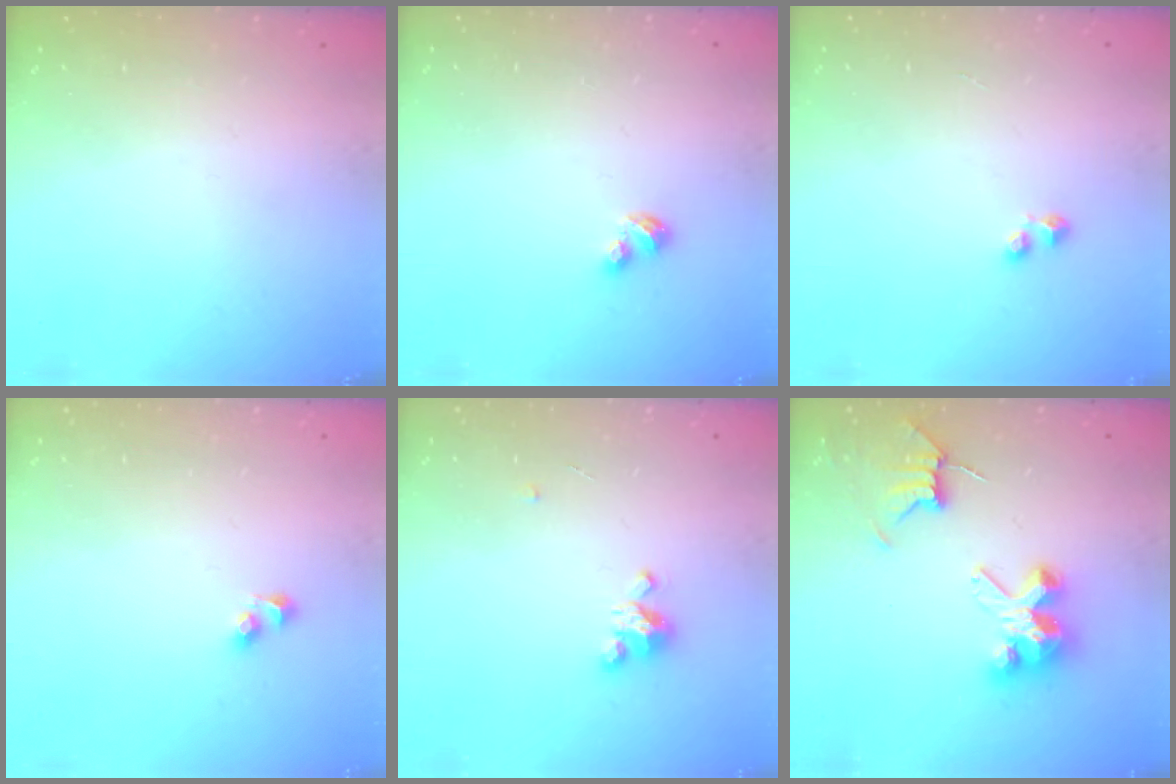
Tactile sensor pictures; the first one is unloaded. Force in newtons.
{"total": 3.1, "press": 3.0, "slide": 0.5}
{"total": 2.4, "press": 2.4, "slide": 0.4}
{"total": 2.7, "press": 2.4, "slide": 1.1}
{"total": 3.8, "press": 3.8, "slide": 0.4}
{"total": 8.7, "press": 8.6, "slide": 0.7}